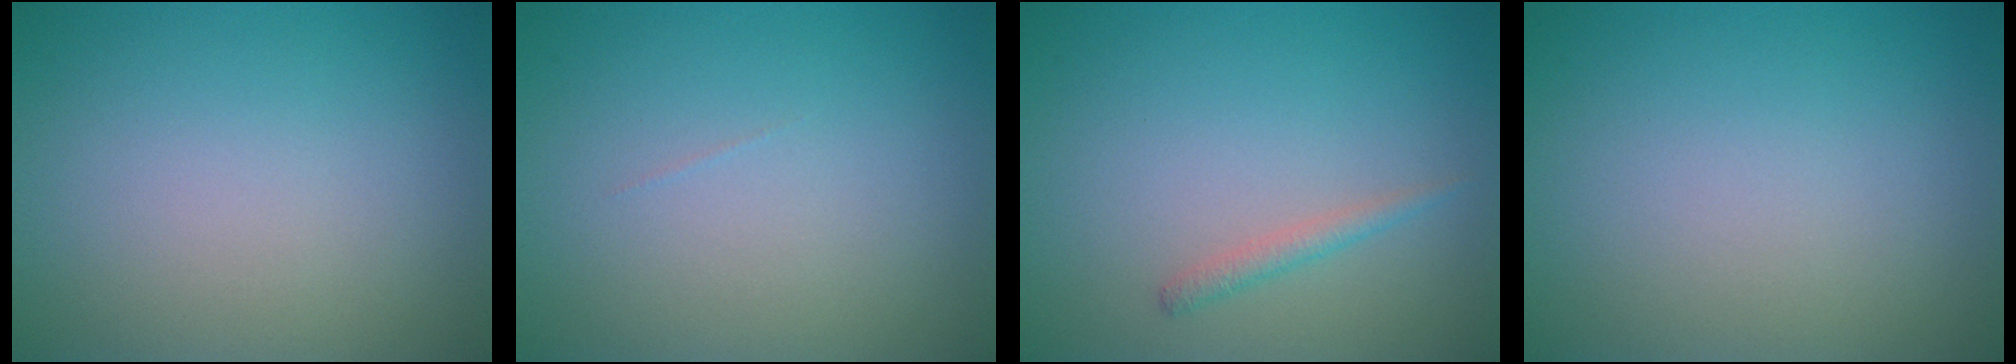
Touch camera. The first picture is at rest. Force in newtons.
{"total": 0.0}
{"total": 1.1, "press": 1.1, "slide": 0.0}
{"total": 0.0}